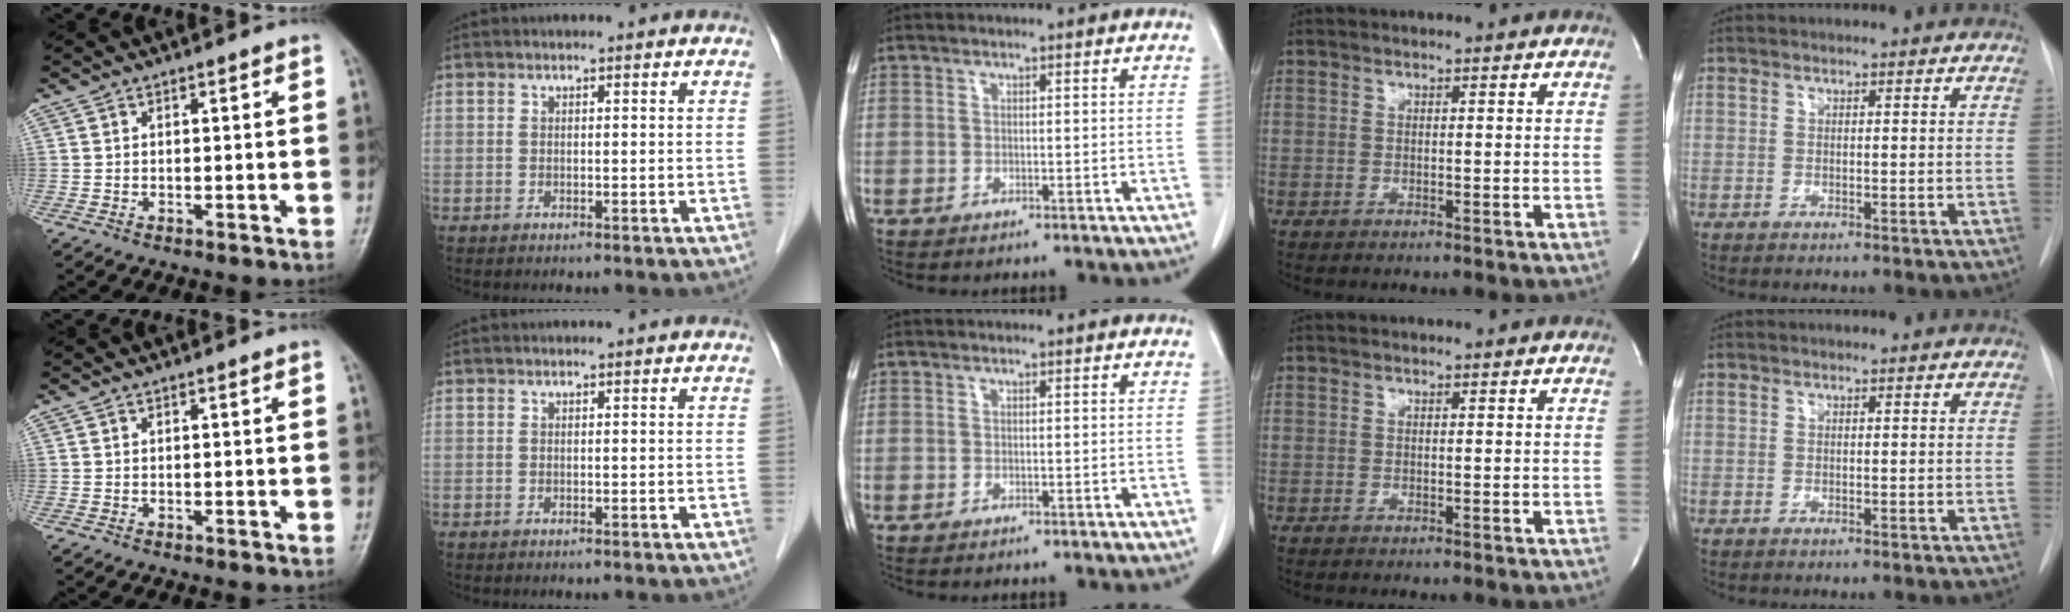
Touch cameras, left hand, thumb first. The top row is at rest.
{}